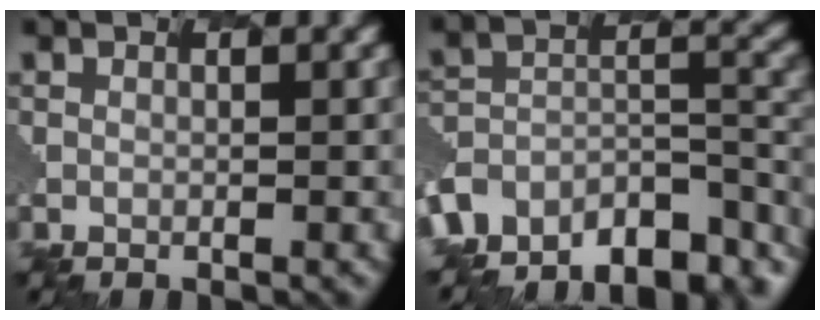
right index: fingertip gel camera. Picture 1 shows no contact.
{"total": 9.4, "force": [-7.6, 4.5, 3.1], "torque": [-0.065, -0.001, -0.126]}